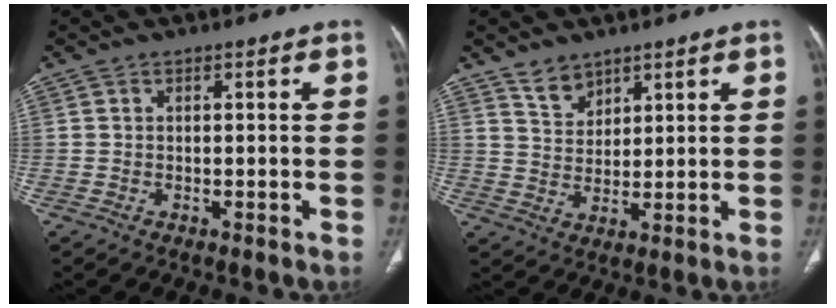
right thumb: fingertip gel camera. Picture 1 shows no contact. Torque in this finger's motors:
{"motor_torque": [0.08, 0.03, 0.26, -0.17, 0.04]}